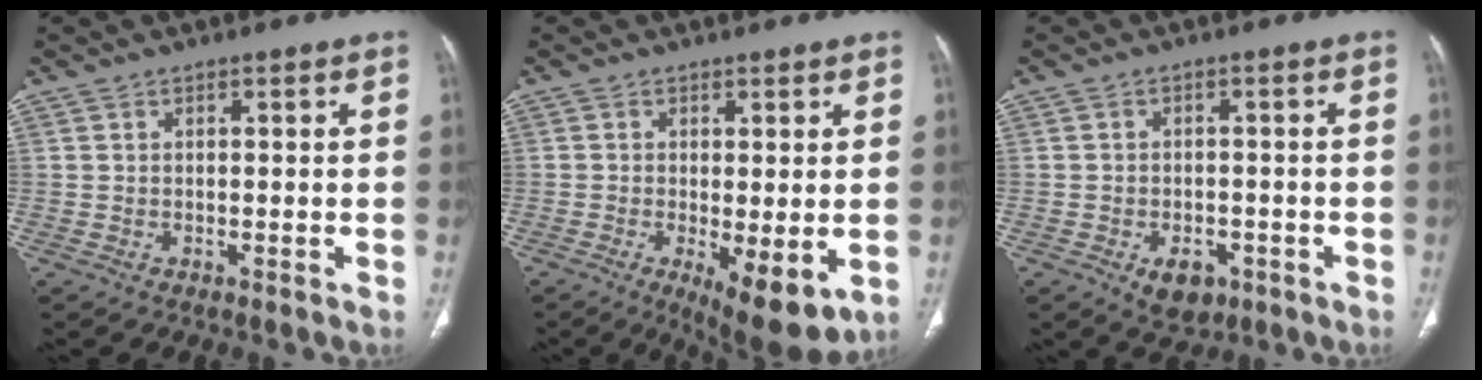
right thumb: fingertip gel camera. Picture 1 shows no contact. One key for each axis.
{"total": 9.6, "fx": -2.6, "fy": 3.4, "fz": 8.6, "tx": -0.128, "ty": -0.024, "tz": -0.032}
{"total": 5.6, "fx": -2.6, "fy": 3.7, "fz": 3.4, "tx": -0.037, "ty": 0.009, "tz": -0.029}